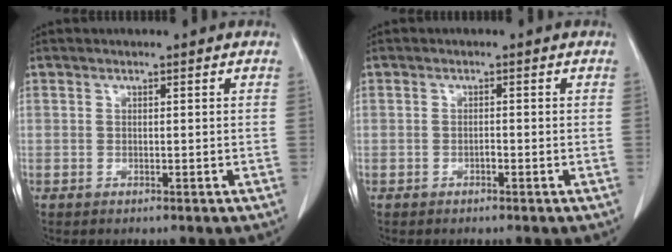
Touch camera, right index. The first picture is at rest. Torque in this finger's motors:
{"motor_torque": [0.21, 0.18, 0.03, 0.02]}